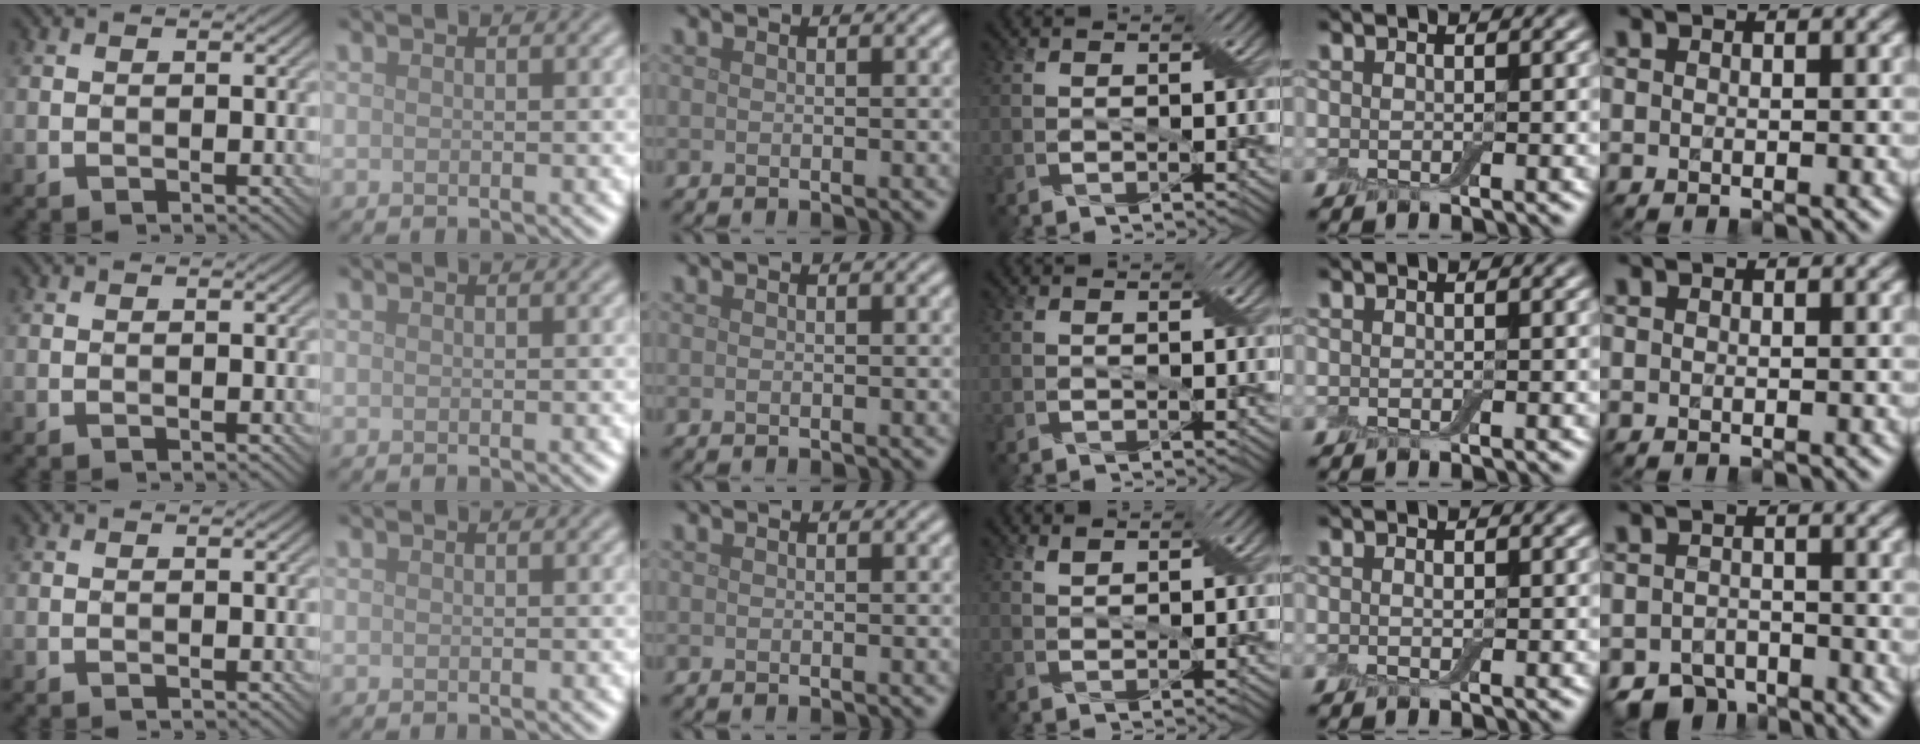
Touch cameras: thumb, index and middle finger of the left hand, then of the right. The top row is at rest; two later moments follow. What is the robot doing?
{"motion": "fold", "object": "apron"}